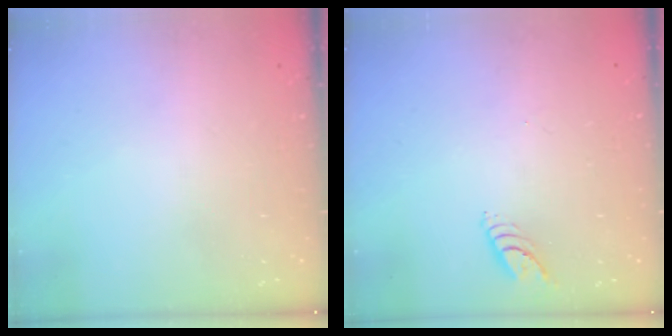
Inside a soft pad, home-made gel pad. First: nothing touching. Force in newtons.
{"total": 4.8, "press": 4.8, "slide": 0.4}